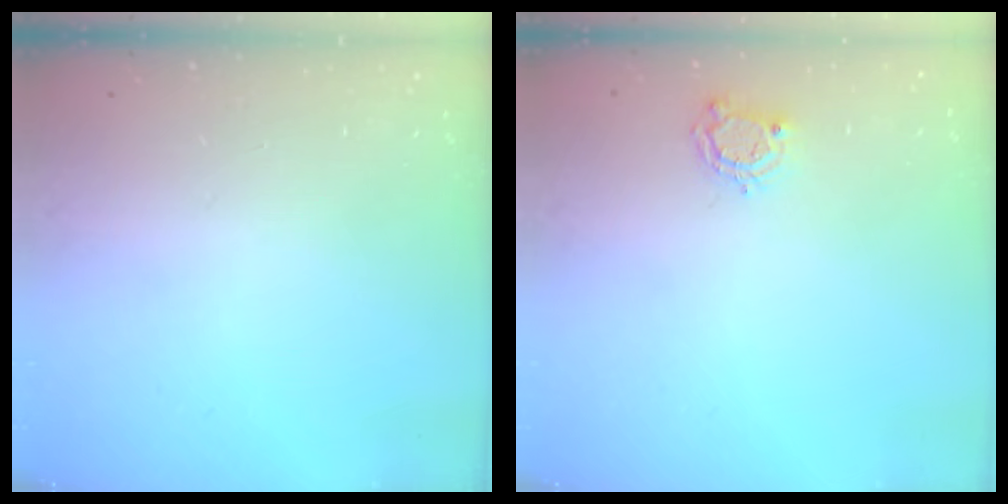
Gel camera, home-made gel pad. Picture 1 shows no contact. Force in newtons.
{"total": 5.2, "press": 5.2, "slide": 0.3}